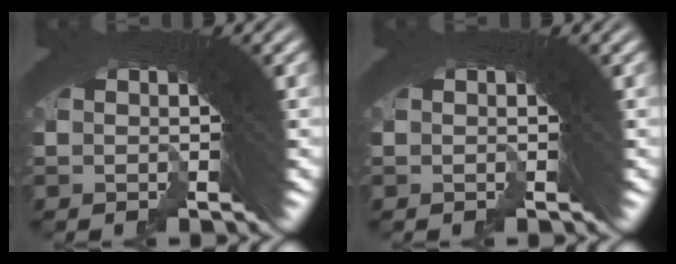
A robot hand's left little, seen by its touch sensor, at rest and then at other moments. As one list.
[{"total": 0.0}]